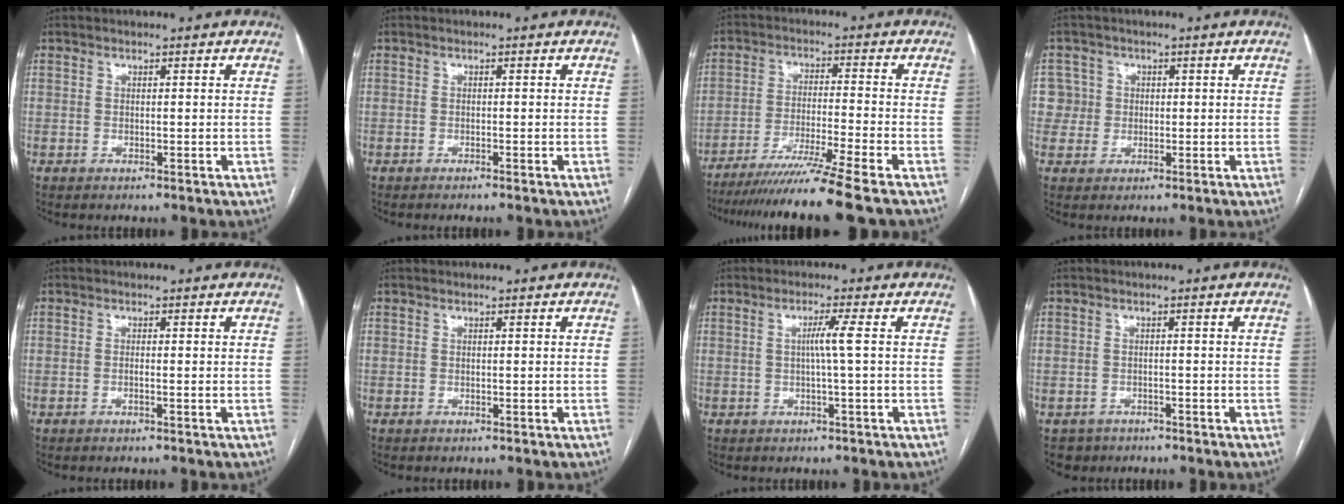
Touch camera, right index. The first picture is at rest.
{"total": 1.0, "force": [-0.9, -0.2, 0.5], "torque": [-0.009, 0.002, -0.013]}
{"total": 12.9, "force": [-10.5, -2.9, 6.9], "torque": [-0.098, -0.038, -0.169]}
{"total": 4.3, "force": [0.6, 4.3, -0.3], "torque": [0.024, 0.015, 0.012]}
{"total": 0.7, "force": [-0.2, 0.0, 0.7], "torque": [-0.015, 0.000, -0.003]}
{"total": 0.0}
{"total": 2.9, "force": [0.1, -0.9, 2.7], "torque": [-0.048, 0.001, 0.002]}
{"total": 2.8, "force": [-1.9, 2.1, -0.3], "torque": [0.003, 0.006, -0.031]}